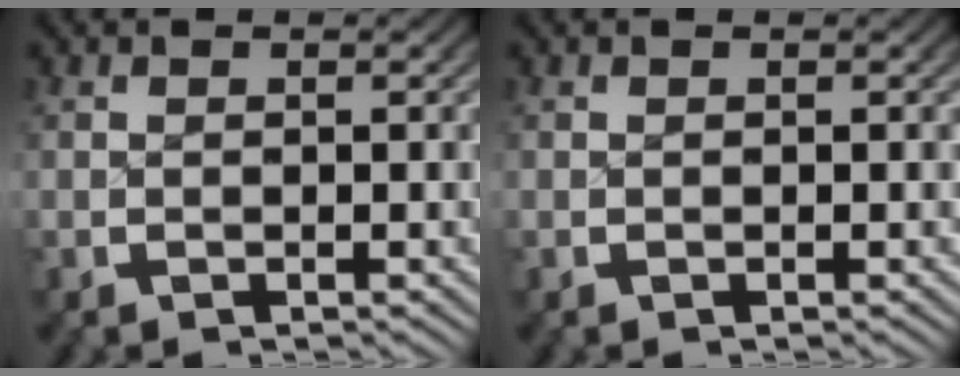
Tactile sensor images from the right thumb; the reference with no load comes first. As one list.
[{"total": 0.0}]